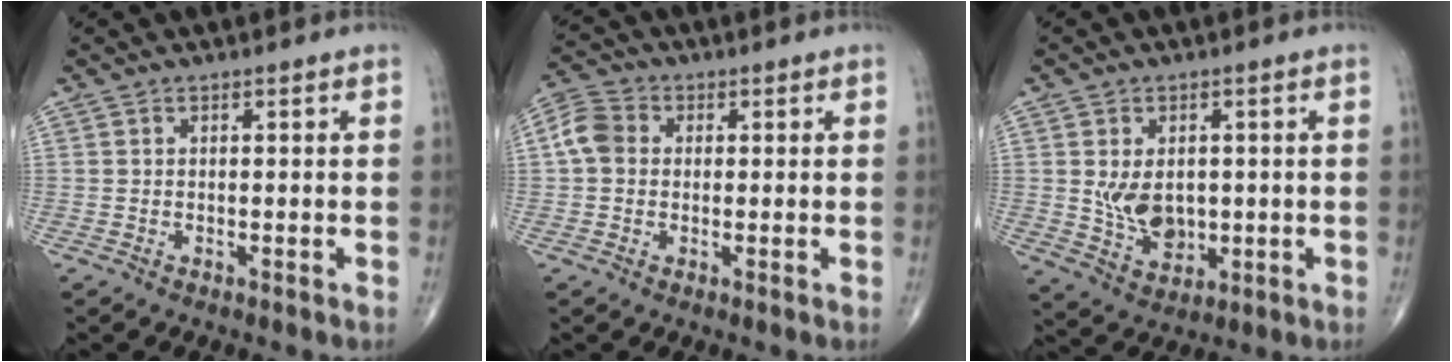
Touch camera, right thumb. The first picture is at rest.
{"total": 5.7, "force": [0.4, 4.7, 3.2], "torque": [-0.059, 0.016, -0.001]}
{"total": 7.6, "force": [0.4, 5.4, 5.3], "torque": [-0.072, -0.013, 0.021]}